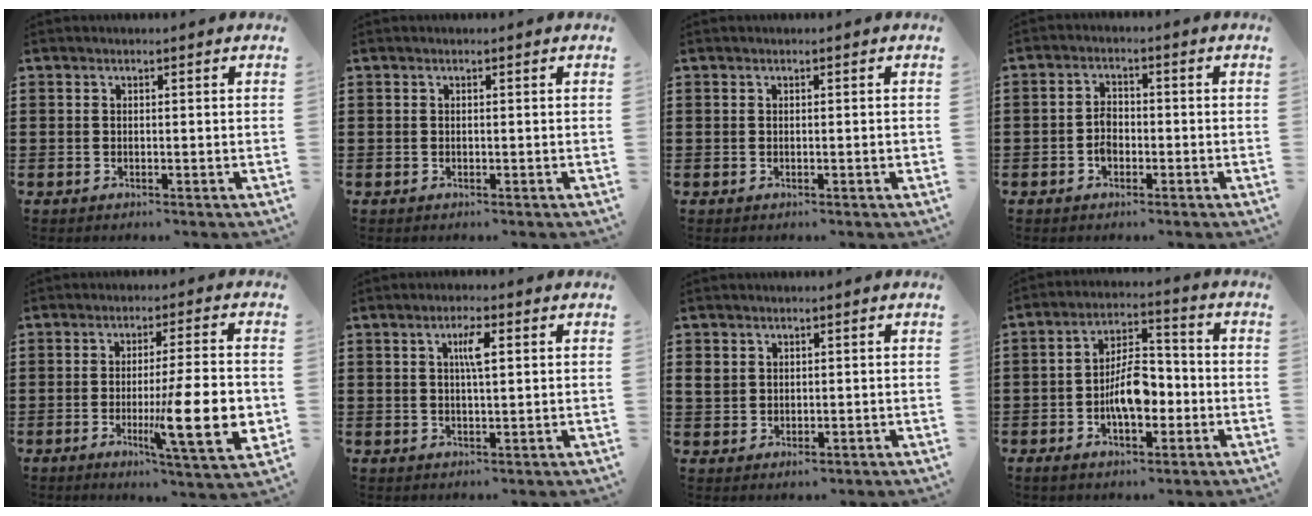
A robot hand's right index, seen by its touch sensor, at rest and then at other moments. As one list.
[{"total": 0.0}, {"total": 0.7, "force": [-0.1, 0.1, 0.7], "torque": [-0.012, -0.001, -0.002]}, {"total": 2.8, "force": [-1.1, 1.7, 2.0], "torque": [-0.045, 0.000, -0.023]}, {"total": 14.0, "force": [-2.7, 2.4, 13.6], "torque": [-0.208, -0.018, -0.042]}, {"total": 3.6, "force": [1.0, 0.8, 3.4], "torque": [-0.061, 0.006, 0.011]}, {"total": 1.9, "force": [0.7, 1.6, 0.7], "torque": [-0.020, 0.006, 0.013]}, {"total": 8.4, "force": [-2.2, 4.2, 6.9], "torque": [-0.116, 0.006, -0.046]}]